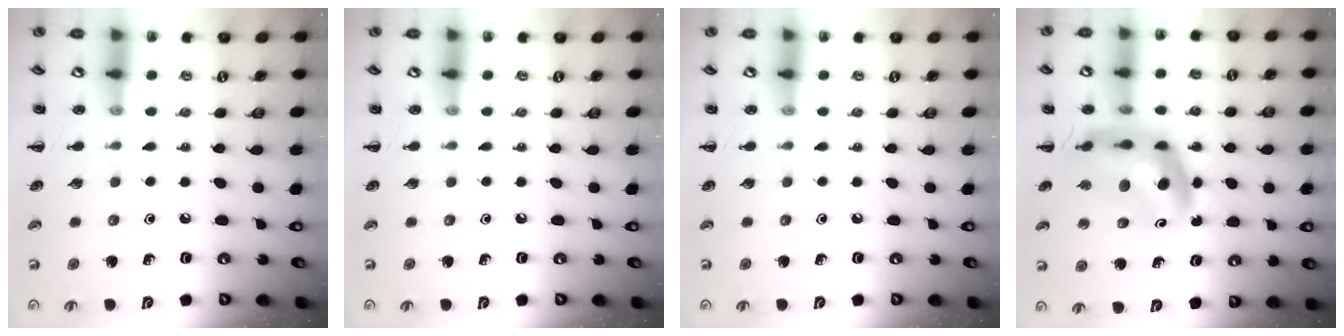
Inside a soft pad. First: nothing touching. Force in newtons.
{"total": 0.0}
{"total": 0.0}
{"total": 10.6, "press": 10.1, "slide": 3.1}